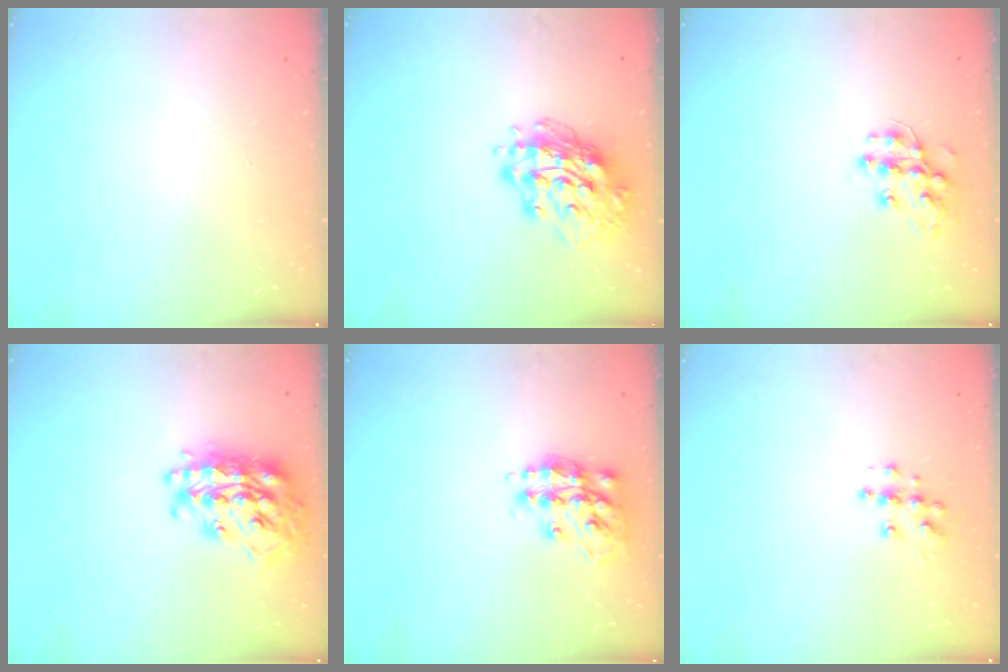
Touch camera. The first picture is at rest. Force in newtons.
{"total": 15.9, "press": 15.9, "slide": 1.5}
{"total": 11.3, "press": 11.3, "slide": 0.2}
{"total": 25.6, "press": 25.5, "slide": 2.2}
{"total": 14.5, "press": 14.5, "slide": 1.0}
{"total": 8.6, "press": 8.6, "slide": 0.4}